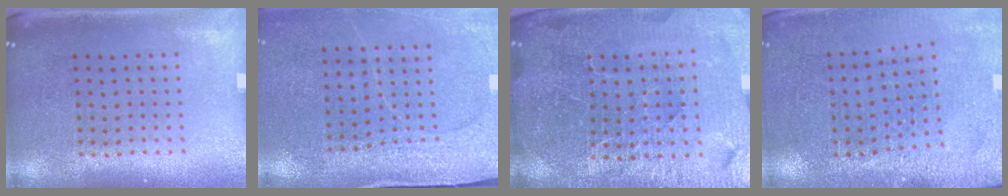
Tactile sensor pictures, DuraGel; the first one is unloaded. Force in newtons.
{"total": 2.9, "press": 2.9, "slide": 0.4}
{"total": 6.1, "press": 5.4, "slide": 2.7}
{"total": 2.8, "press": 2.8, "slide": 0.1}